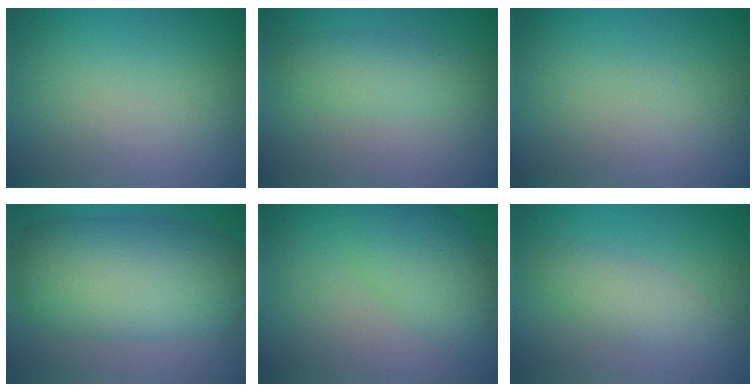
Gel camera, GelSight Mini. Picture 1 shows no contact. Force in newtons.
{"total": 2.4, "press": 2.4, "slide": 0.0}
{"total": 0.0}
{"total": 9.4, "press": 9.4, "slide": 0.5}
{"total": 5.5, "press": 5.5, "slide": 0.1}
{"total": 2.5, "press": 2.5, "slide": 0.1}